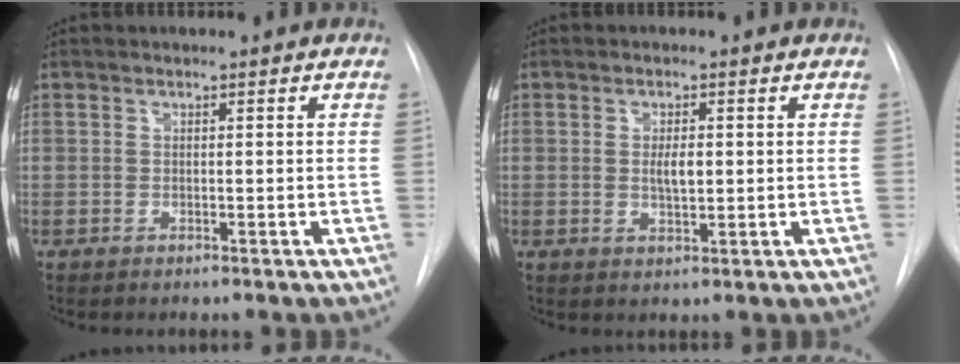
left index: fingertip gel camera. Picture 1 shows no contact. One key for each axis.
{"total": 3.2, "fx": 0.2, "fy": 0.8, "fz": 3.1, "tx": -0.056, "ty": -0.007, "tz": 0.003}